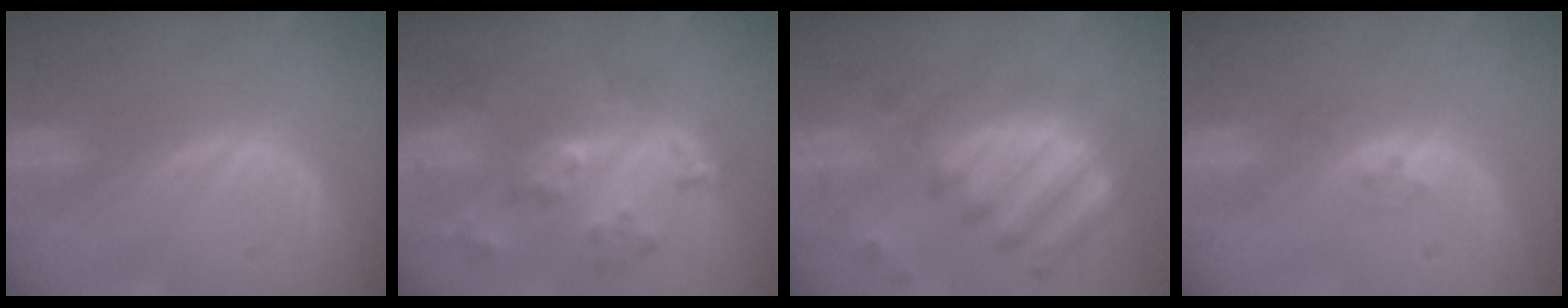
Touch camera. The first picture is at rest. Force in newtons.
{"total": 8.7, "press": 7.8, "slide": 3.9}
{"total": 11.7, "press": 10.4, "slide": 5.3}
{"total": 2.1, "press": 1.8, "slide": 1.2}